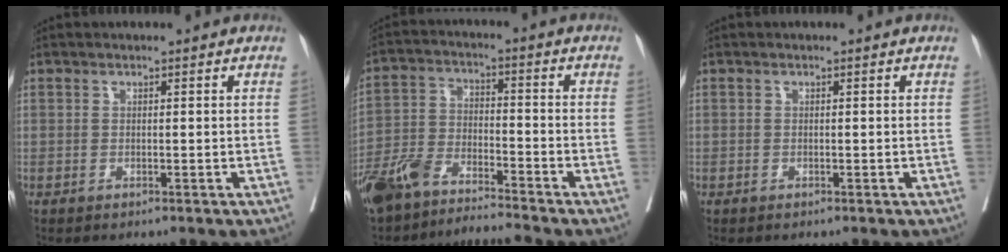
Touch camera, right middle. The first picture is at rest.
{"total": 8.5, "force": [-7.8, 1.0, 3.3], "torque": [-0.076, 0.004, -0.150]}
{"total": 0.7, "force": [-0.2, 0.6, -0.1], "torque": [0.005, 0.007, -0.008]}